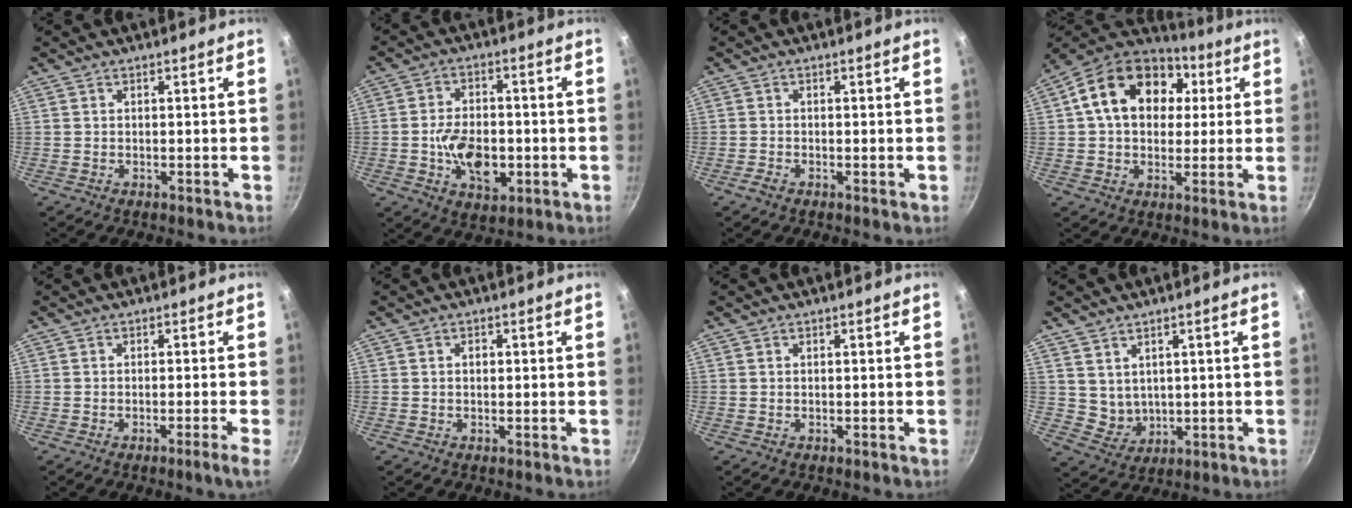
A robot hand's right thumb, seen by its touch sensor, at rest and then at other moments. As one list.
[{"total": 11.0, "force": [-2.1, 7.0, 8.2], "torque": [-0.116, 0.010, -0.033]}, {"total": 1.3, "force": [-0.7, 0.5, 0.9], "torque": [-0.021, 0.003, -0.020]}, {"total": 19.3, "force": [4.6, 14.2, 12.2], "torque": [-0.192, 0.023, 0.063]}, {"total": 2.7, "force": [-1.4, -0.5, 2.3], "torque": [-0.046, 0.006, -0.023]}, {"total": 1.2, "force": [0.1, 0.9, 0.7], "torque": [-0.011, 0.003, 0.002]}, {"total": 0.0}, {"total": 4.6, "force": [1.9, 3.8, 1.8], "torque": [-0.015, -0.009, 0.052]}]